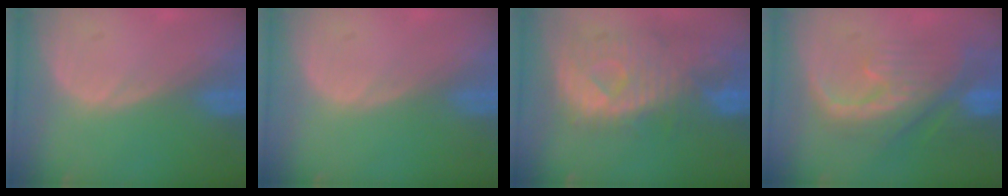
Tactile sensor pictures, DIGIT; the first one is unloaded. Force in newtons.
{"total": 0.0}
{"total": 11.3, "press": 9.8, "slide": 5.6}
{"total": 9.9, "press": 9.0, "slide": 4.1}